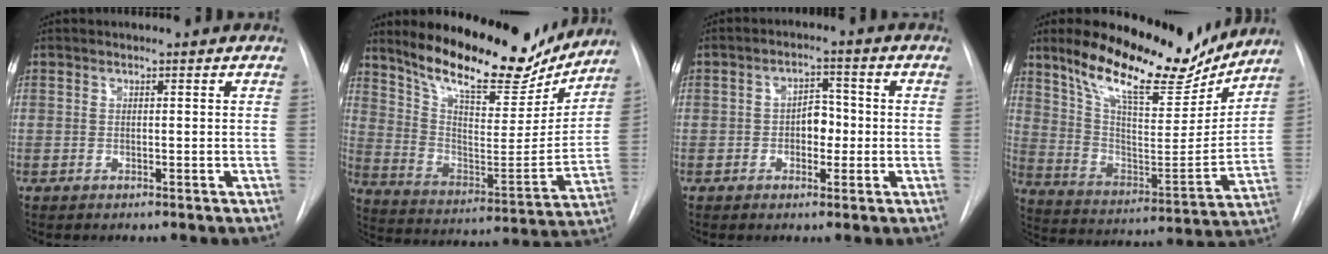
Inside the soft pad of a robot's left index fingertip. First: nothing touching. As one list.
[{"total": 20.1, "force": [17.1, 5.8, 8.8], "torque": [-0.142, -0.032, 0.263]}, {"total": 4.2, "force": [-1.3, 2.7, 3.0], "torque": [-0.040, 0.008, -0.024]}, {"total": 19.2, "force": [15.3, 5.6, 10.1], "torque": [-0.171, -0.023, 0.248]}]